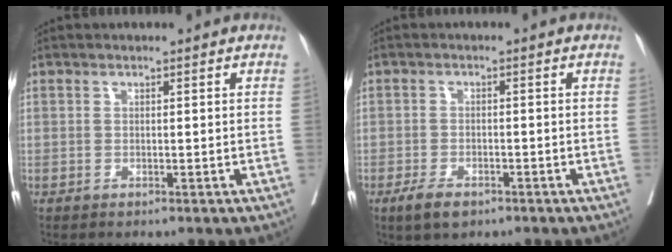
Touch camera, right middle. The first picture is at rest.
{"total": 3.8, "force": [-2.5, 1.6, 2.5], "torque": [-0.047, -0.003, -0.040]}